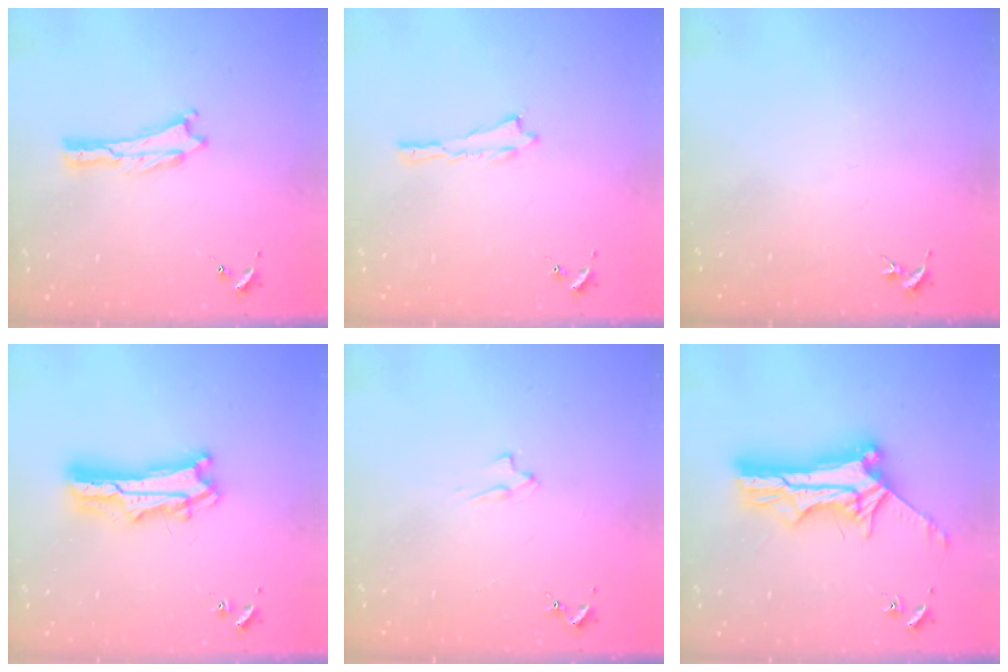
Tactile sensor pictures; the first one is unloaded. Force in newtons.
{"total": 0.0}
{"total": 0.0}
{"total": 7.6, "press": 7.5, "slide": 0.7}
{"total": 2.1, "press": 2.1, "slide": 0.3}
{"total": 10.8, "press": 10.8, "slide": 0.6}